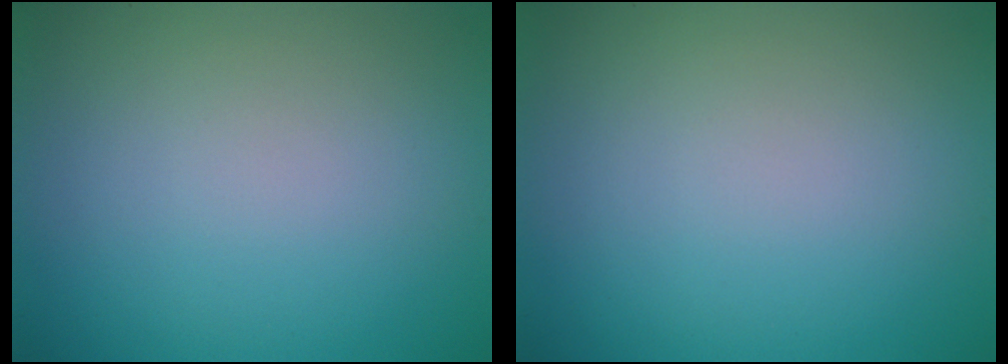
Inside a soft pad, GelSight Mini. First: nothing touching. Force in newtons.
{"total": 0.0}